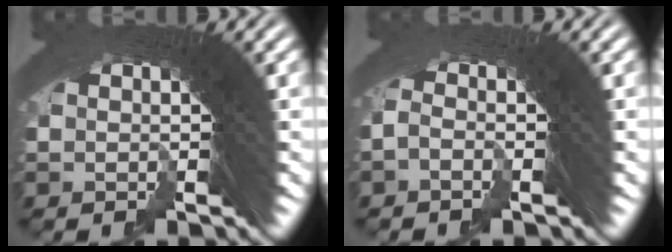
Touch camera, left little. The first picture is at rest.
{"total": 1.0, "force": [-1.0, -0.1, 0.0], "torque": [-0.008, 0.009, -0.024]}